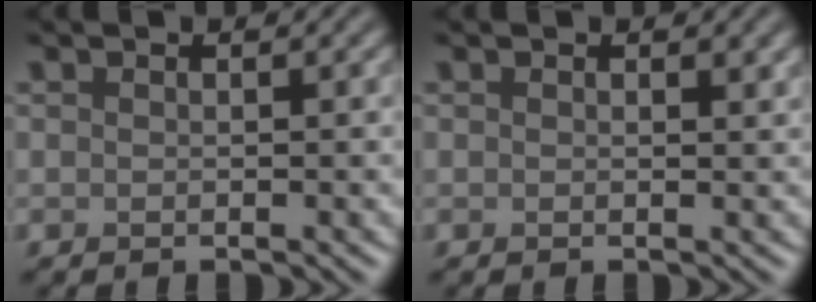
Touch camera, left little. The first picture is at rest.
{"total": 0.6, "force": [0.4, 0.3, 0.4], "torque": [-0.004, -0.003, 0.005]}